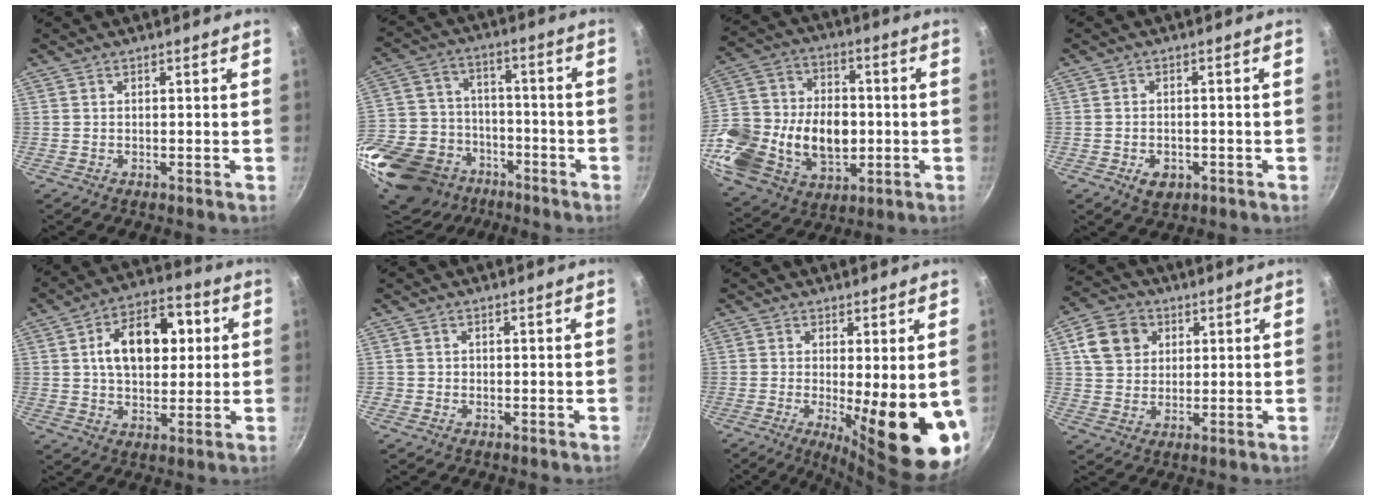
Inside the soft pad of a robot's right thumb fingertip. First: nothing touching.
{"total": 27.4, "force": [-14.5, 19.6, 12.5], "torque": [-0.324, 0.050, -0.248]}
{"total": 28.4, "force": [-4.9, 19.4, 20.1], "torque": [-0.417, 0.009, -0.066]}
{"total": 3.6, "force": [-1.6, 2.4, 2.2], "torque": [-0.030, 0.004, -0.020]}
{"total": 14.9, "force": [2.9, 9.0, 11.5], "torque": [-0.154, 0.013, 0.041]}
{"total": 1.0, "force": [-0.3, 1.0, 0.0], "torque": [0.007, 0.007, -0.006]}
{"total": 18.4, "force": [-4.1, 5.5, 17.1], "torque": [-0.183, -0.028, -0.034]}
{"total": 9.1, "force": [2.9, 7.7, 4.0], "torque": [-0.055, -0.001, 0.049]}